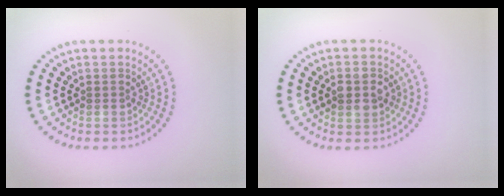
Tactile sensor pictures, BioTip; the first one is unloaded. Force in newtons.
{"total": 2.7, "press": 2.7, "slide": 0.1}